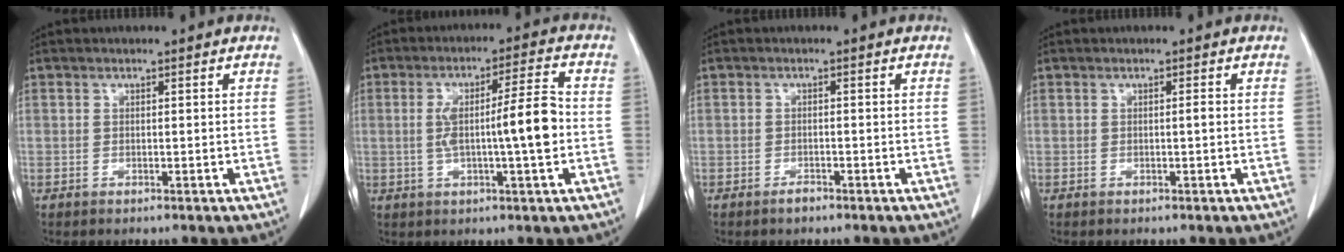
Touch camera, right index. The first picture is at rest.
{"total": 9.7, "force": [-0.8, 0.4, 9.7], "torque": [-0.163, 0.014, -0.015]}
{"total": 1.2, "force": [-1.0, 0.4, 0.5], "torque": [-0.008, 0.001, -0.014]}
{"total": 0.6, "force": [-0.1, 0.0, 0.6], "torque": [-0.008, 0.001, -0.002]}